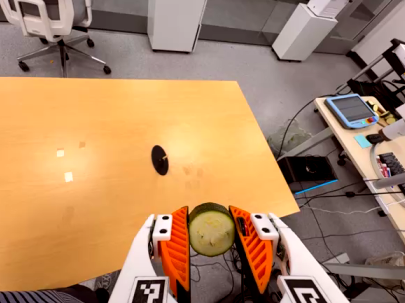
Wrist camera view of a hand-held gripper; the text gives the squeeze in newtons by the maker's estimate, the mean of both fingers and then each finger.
{"total": 11.3, "left": 10.6, "right": 12.0}